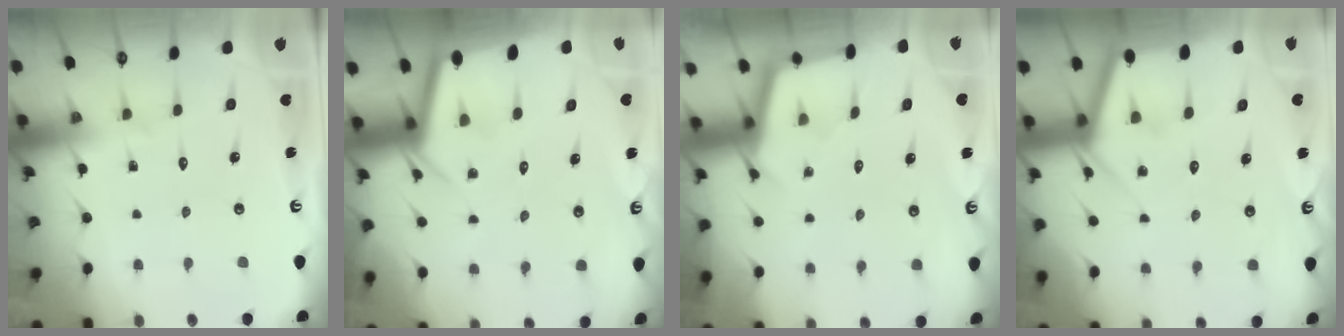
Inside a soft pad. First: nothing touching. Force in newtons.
{"total": 4.5, "press": 4.4, "slide": 0.5}
{"total": 2.3, "press": 2.3, "slide": 0.2}
{"total": 6.6, "press": 6.6, "slide": 0.4}